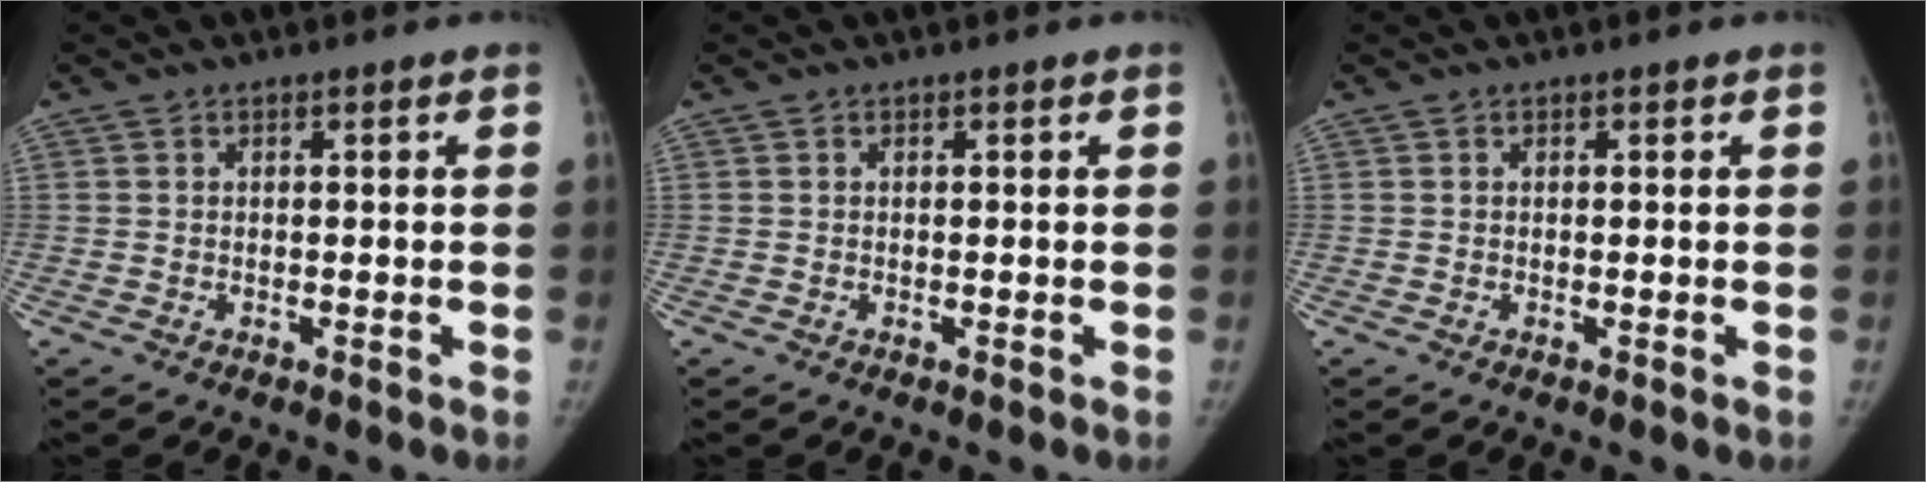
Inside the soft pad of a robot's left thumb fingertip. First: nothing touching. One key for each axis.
{"total": 0.0}
{"total": 0.0}